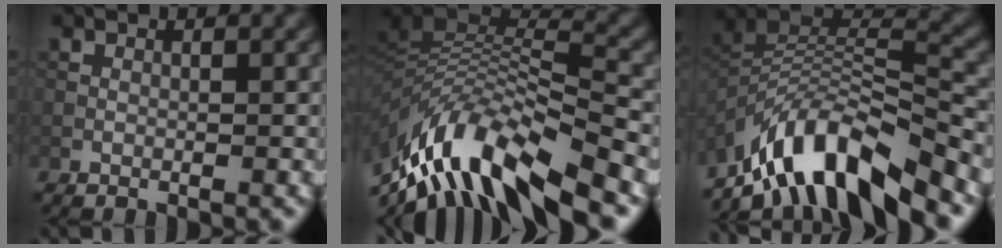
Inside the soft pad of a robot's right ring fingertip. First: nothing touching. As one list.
[{"total": 11.5, "force": [-6.9, 3.7, 8.4], "torque": [-0.167, 0.021, -0.124]}, {"total": 10.6, "force": [-7.3, 3.4, 6.8], "torque": [-0.115, 0.011, -0.133]}]